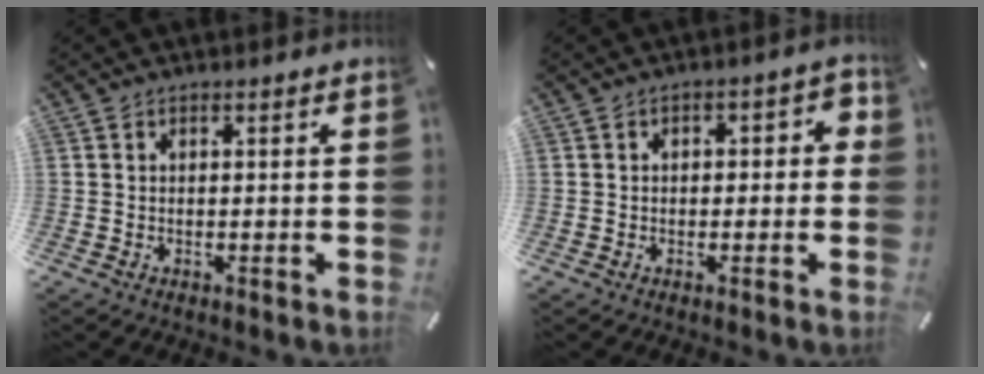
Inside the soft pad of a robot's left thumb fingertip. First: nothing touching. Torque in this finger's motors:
{"motor_torque": [-0.07, -0.08, -0.02, 0.17, -0.10]}